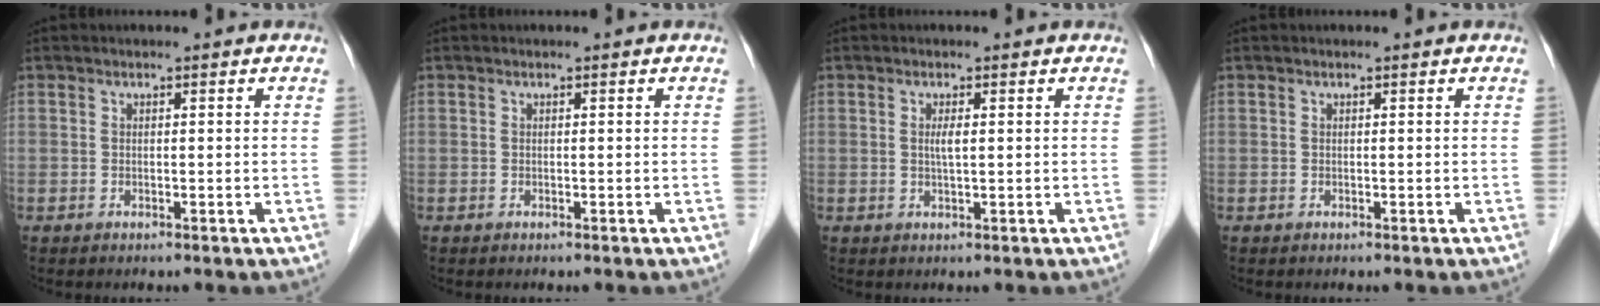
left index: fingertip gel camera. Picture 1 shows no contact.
{"total": 0.0}
{"total": 1.5, "force": [-0.1, 0.0, 1.5], "torque": [-0.032, -0.004, -0.001]}
{"total": 0.0}